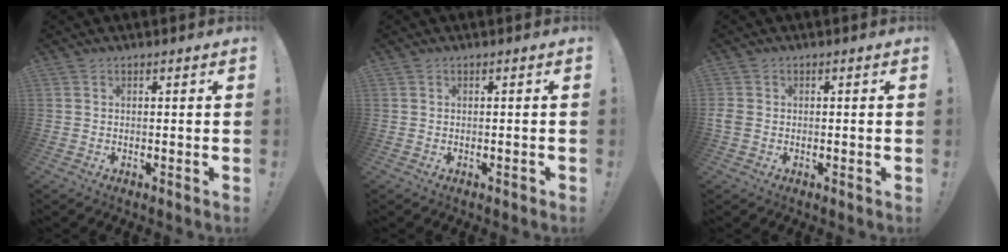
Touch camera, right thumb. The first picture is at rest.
{"total": 0.7, "force": [-0.5, 0.3, 0.4], "torque": [-0.012, 0.005, -0.008]}
{"total": 2.1, "force": [-0.2, 2.0, 0.8], "torque": [-0.028, 0.007, -0.001]}